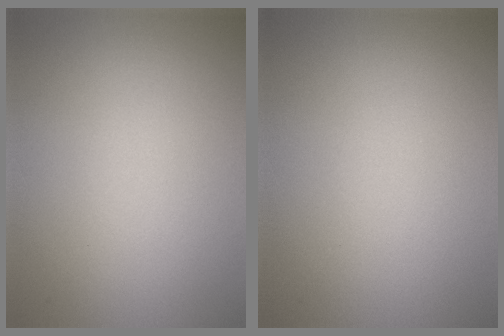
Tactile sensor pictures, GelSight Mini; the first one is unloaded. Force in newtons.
{"total": 0.0}